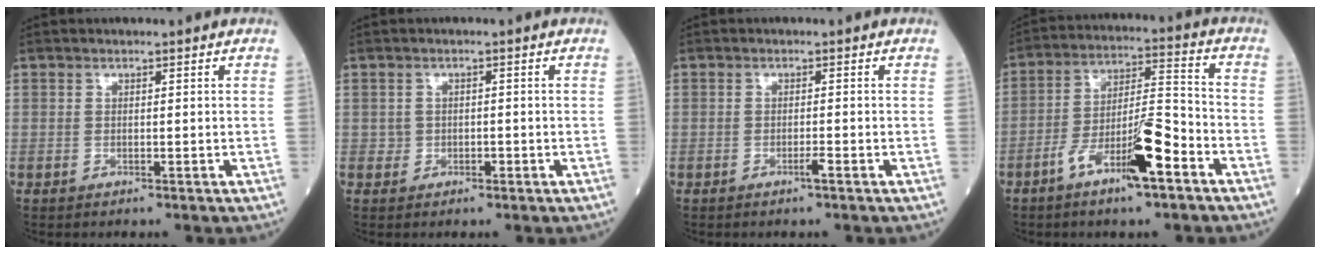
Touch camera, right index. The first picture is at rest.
{"total": 1.3, "force": [-0.4, 1.2, 0.3], "torque": [-0.003, 0.005, -0.005]}
{"total": 1.2, "force": [-0.7, -0.2, 0.9], "torque": [-0.018, -0.001, -0.014]}
{"total": 11.4, "force": [-6.0, 1.7, 9.5], "torque": [-0.170, 0.006, -0.106]}